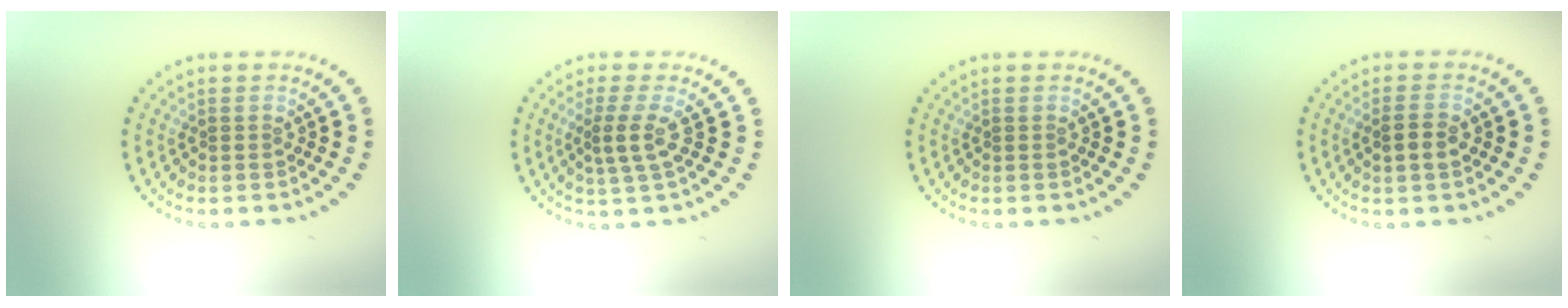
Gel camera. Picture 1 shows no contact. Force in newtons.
{"total": 2.3, "press": 1.8, "slide": 1.5}
{"total": 0.0}
{"total": 1.9, "press": 1.8, "slide": 0.4}